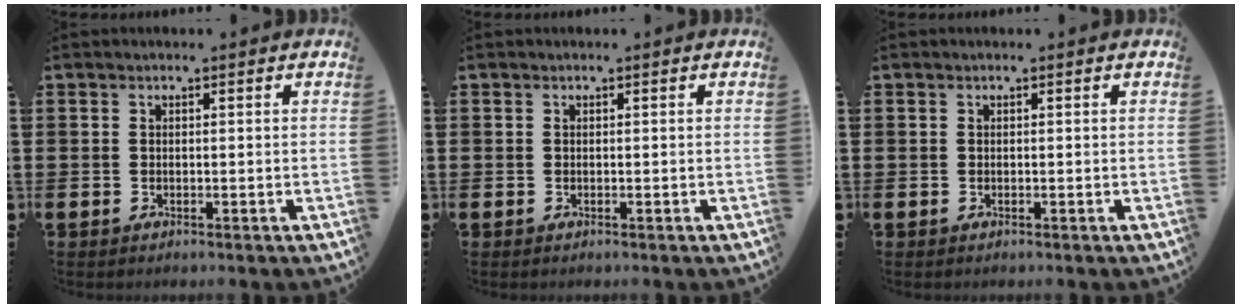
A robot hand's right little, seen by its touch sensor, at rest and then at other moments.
{"total": 0.0}
{"total": 0.0}